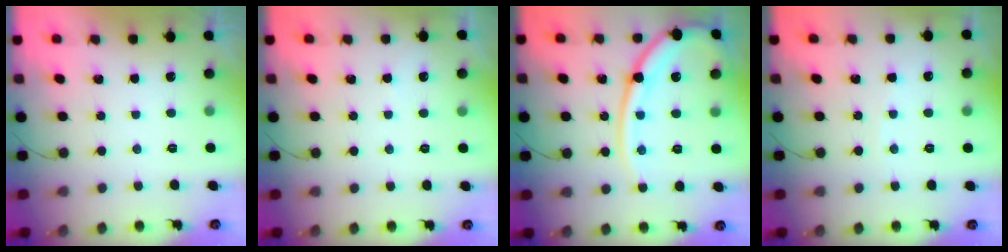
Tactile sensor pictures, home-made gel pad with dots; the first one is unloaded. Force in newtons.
{"total": 1.2, "press": 1.2, "slide": 0.3}
{"total": 15.9, "press": 15.9, "slide": 1.4}
{"total": 1.8, "press": 1.7, "slide": 0.2}